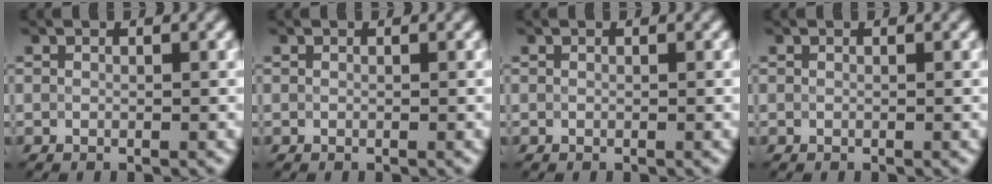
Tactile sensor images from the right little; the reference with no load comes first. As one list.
[{"total": 0.0}, {"total": 0.0}, {"total": 0.0}]